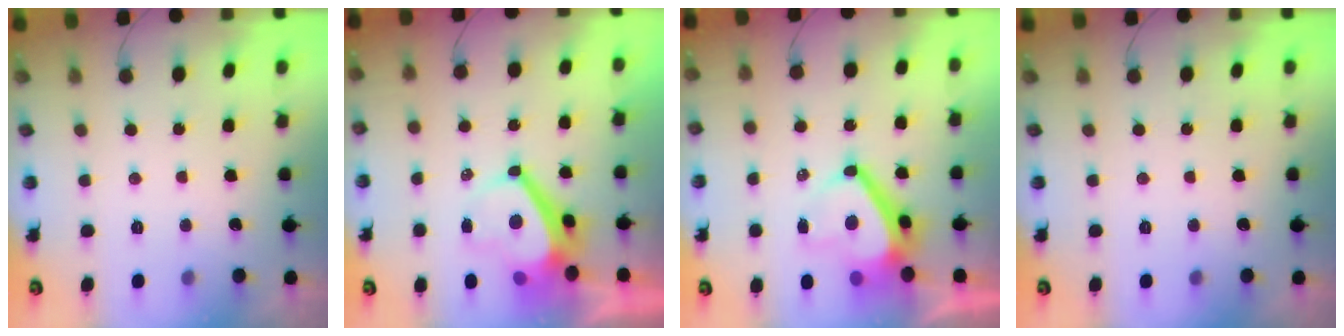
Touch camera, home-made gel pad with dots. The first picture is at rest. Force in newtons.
{"total": 6.7, "press": 6.7, "slide": 0.8}
{"total": 10.1, "press": 10.1, "slide": 0.9}
{"total": 0.0}